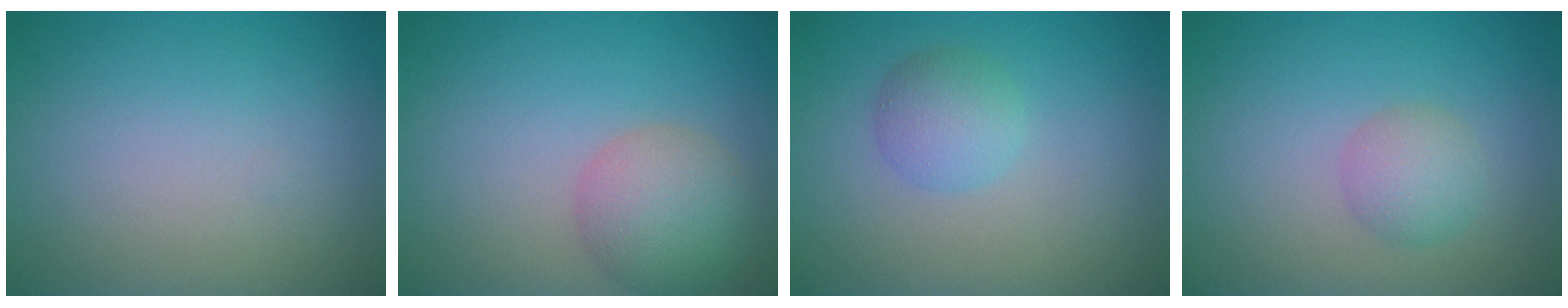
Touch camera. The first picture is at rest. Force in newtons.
{"total": 4.8, "press": 4.8, "slide": 0.2}
{"total": 2.5, "press": 2.5, "slide": 0.1}
{"total": 2.3, "press": 2.3, "slide": 0.0}